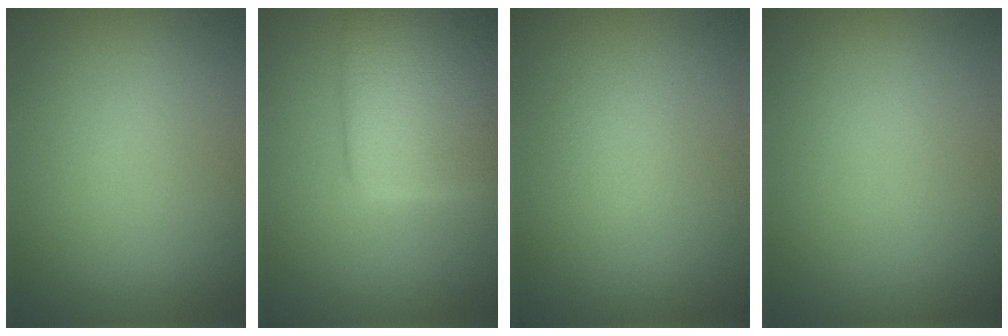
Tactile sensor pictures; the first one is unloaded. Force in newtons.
{"total": 9.1, "press": 9.0, "slide": 0.4}
{"total": 1.1, "press": 1.1, "slide": 0.0}
{"total": 0.0}